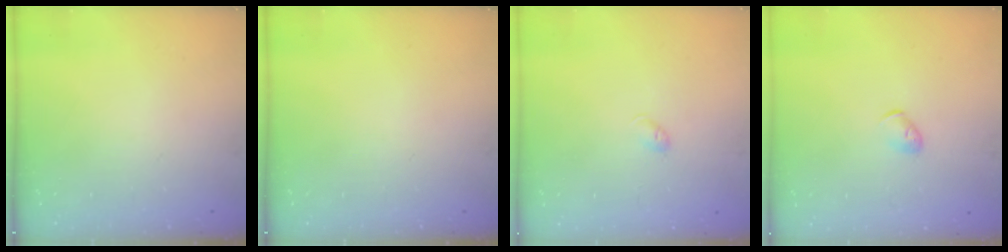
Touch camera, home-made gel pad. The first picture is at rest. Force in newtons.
{"total": 0.0}
{"total": 3.7, "press": 3.6, "slide": 0.6}
{"total": 5.0, "press": 4.9, "slide": 1.1}